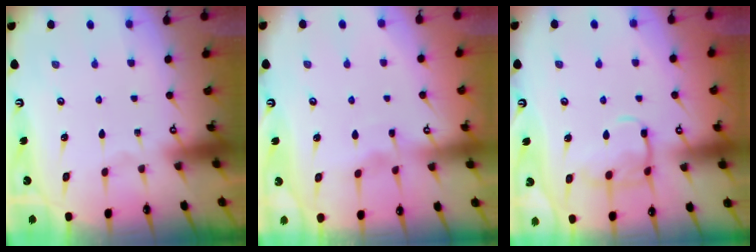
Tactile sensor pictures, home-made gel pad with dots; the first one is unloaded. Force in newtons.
{"total": 3.2, "press": 3.1, "slide": 0.4}
{"total": 12.1, "press": 12.1, "slide": 1.1}